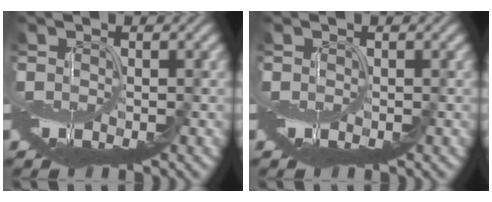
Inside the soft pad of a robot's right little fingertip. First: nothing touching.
{"total": 0.0}